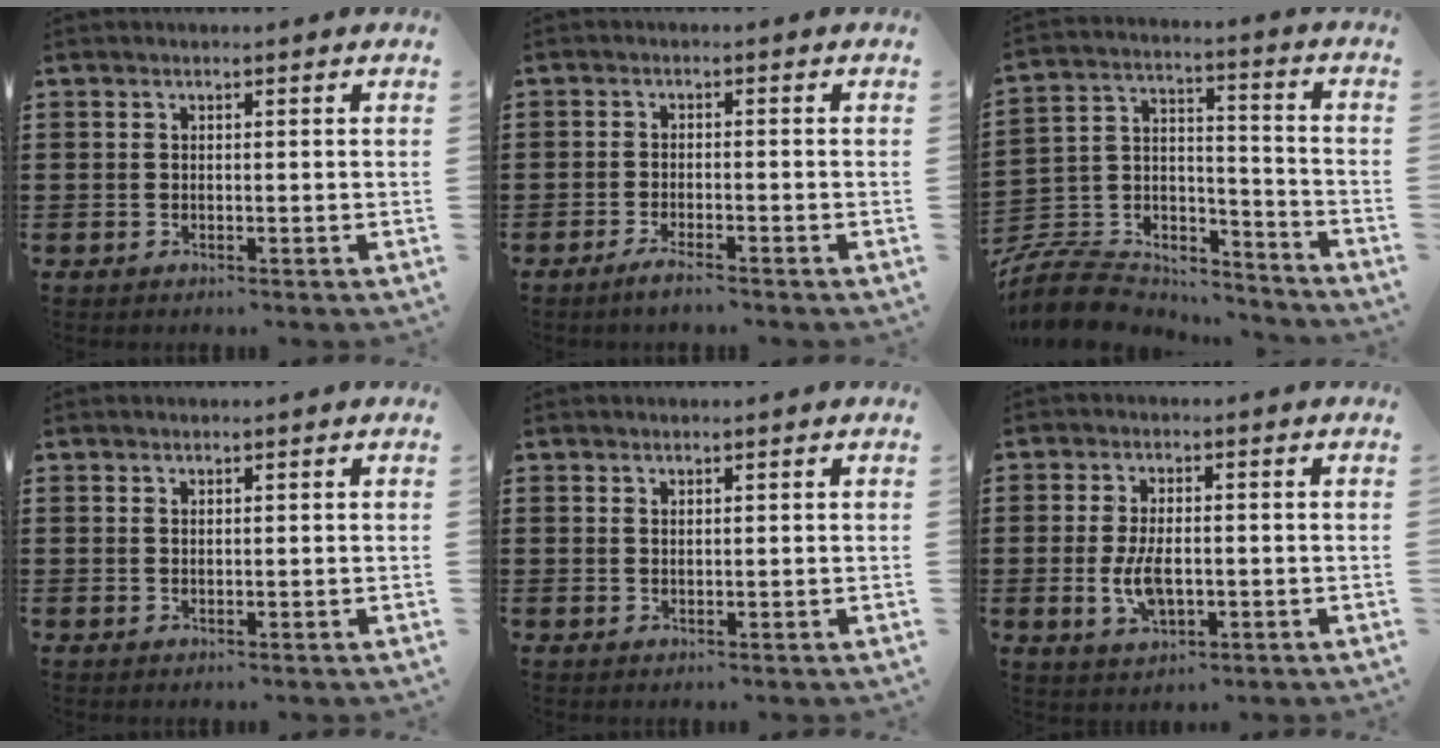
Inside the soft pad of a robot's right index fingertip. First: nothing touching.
{"total": 2.1, "force": [-1.8, 0.1, 1.2], "torque": [-0.020, 0.003, -0.033]}
{"total": 9.7, "force": [-8.8, 3.4, 2.2], "torque": [-0.061, 0.012, -0.175]}
{"total": 0.5, "force": [0.4, 0.2, 0.2], "torque": [-0.004, 0.001, 0.009]}
{"total": 0.8, "force": [0.7, 0.3, 0.2], "torque": [-0.004, 0.002, 0.013]}
{"total": 5.2, "force": [-0.8, 2.6, 4.4], "torque": [-0.096, -0.002, -0.016]}